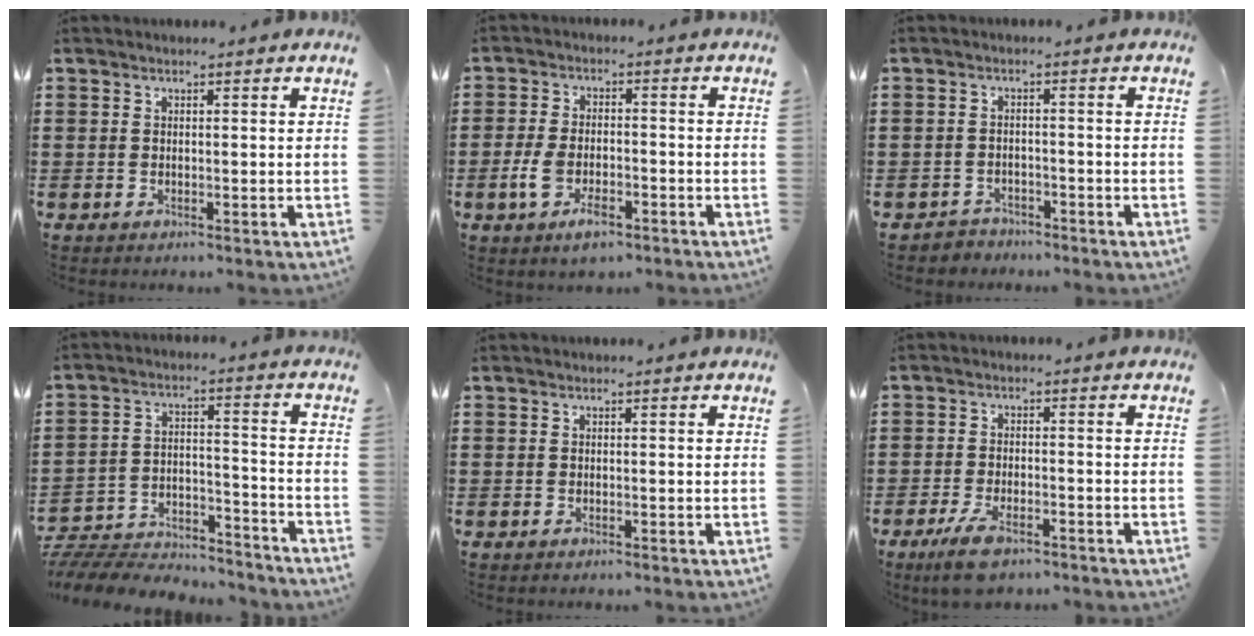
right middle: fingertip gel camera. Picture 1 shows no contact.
{"total": 5.8, "force": [-2.7, 2.8, 4.2], "torque": [-0.090, 0.005, -0.056]}
{"total": 2.3, "force": [-2.2, 0.7, -0.3], "torque": [-0.001, 0.003, -0.052]}
{"total": 6.9, "force": [-6.8, 1.1, 0.6], "torque": [-0.015, 0.012, -0.138]}
{"total": 0.0}
{"total": 5.2, "force": [-3.7, 1.6, 3.3], "torque": [-0.073, 0.001, -0.070]}